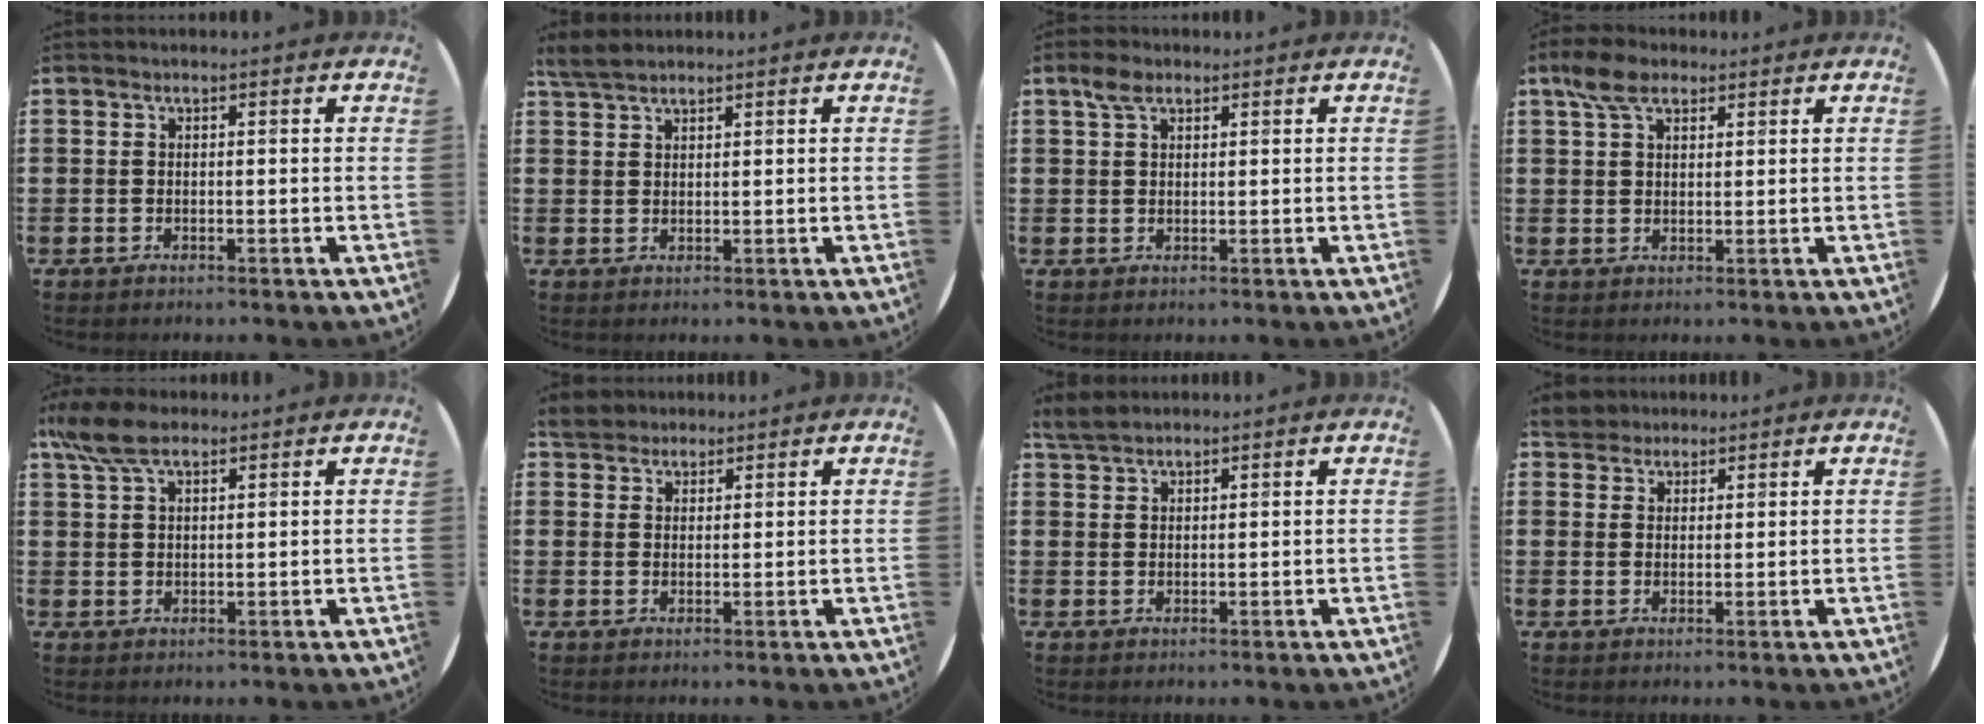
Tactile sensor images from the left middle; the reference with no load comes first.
{"total": 2.8, "force": [2.6, 0.8, 0.9], "torque": [-0.017, 0.000, 0.048]}
{"total": 2.8, "force": [1.8, 1.5, 1.5], "torque": [-0.025, 0.004, 0.032]}
{"total": 4.7, "force": [3.3, 2.5, 2.3], "torque": [-0.046, 0.007, 0.060]}
{"total": 5.7, "force": [4.1, 2.3, 3.3], "torque": [-0.066, -0.002, 0.074]}
{"total": 3.7, "force": [3.3, 1.5, 0.4], "torque": [-0.012, -0.001, 0.063]}
{"total": 2.9, "force": [2.7, 0.8, 0.8], "torque": [-0.013, 0.000, 0.050]}
{"total": 3.6, "force": [3.3, 1.5, 0.1], "torque": [-0.006, -0.003, 0.063]}